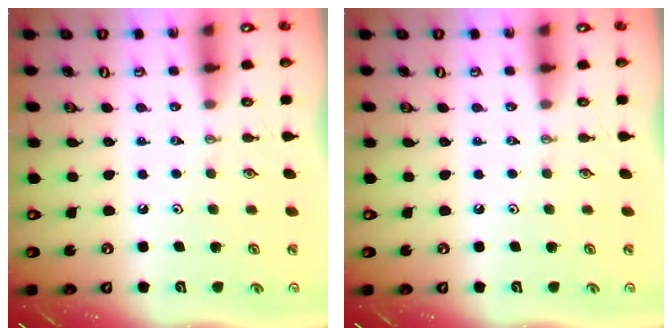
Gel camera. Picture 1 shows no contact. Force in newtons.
{"total": 0.0}